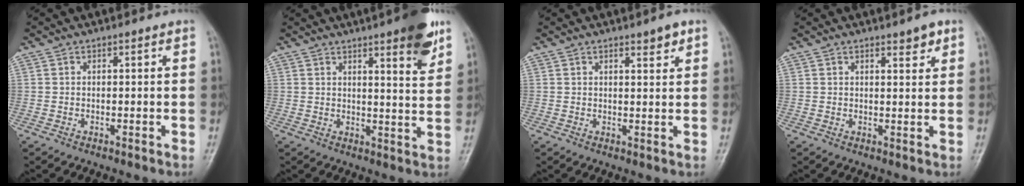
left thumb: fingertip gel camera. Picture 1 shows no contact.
{"total": 7.3, "force": [4.3, 1.2, 5.7], "torque": [-0.069, -0.021, 0.055]}
{"total": 2.8, "force": [1.9, 0.7, 2.0], "torque": [-0.023, -0.012, 0.027]}
{"total": 2.9, "force": [2.0, 0.9, 1.9], "torque": [-0.020, -0.012, 0.028]}